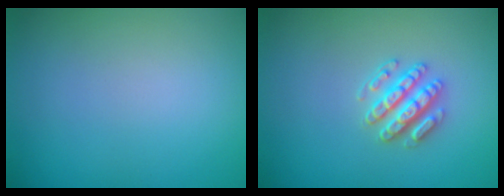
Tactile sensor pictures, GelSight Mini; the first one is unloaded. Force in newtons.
{"total": 3.0, "press": 2.8, "slide": 1.1}